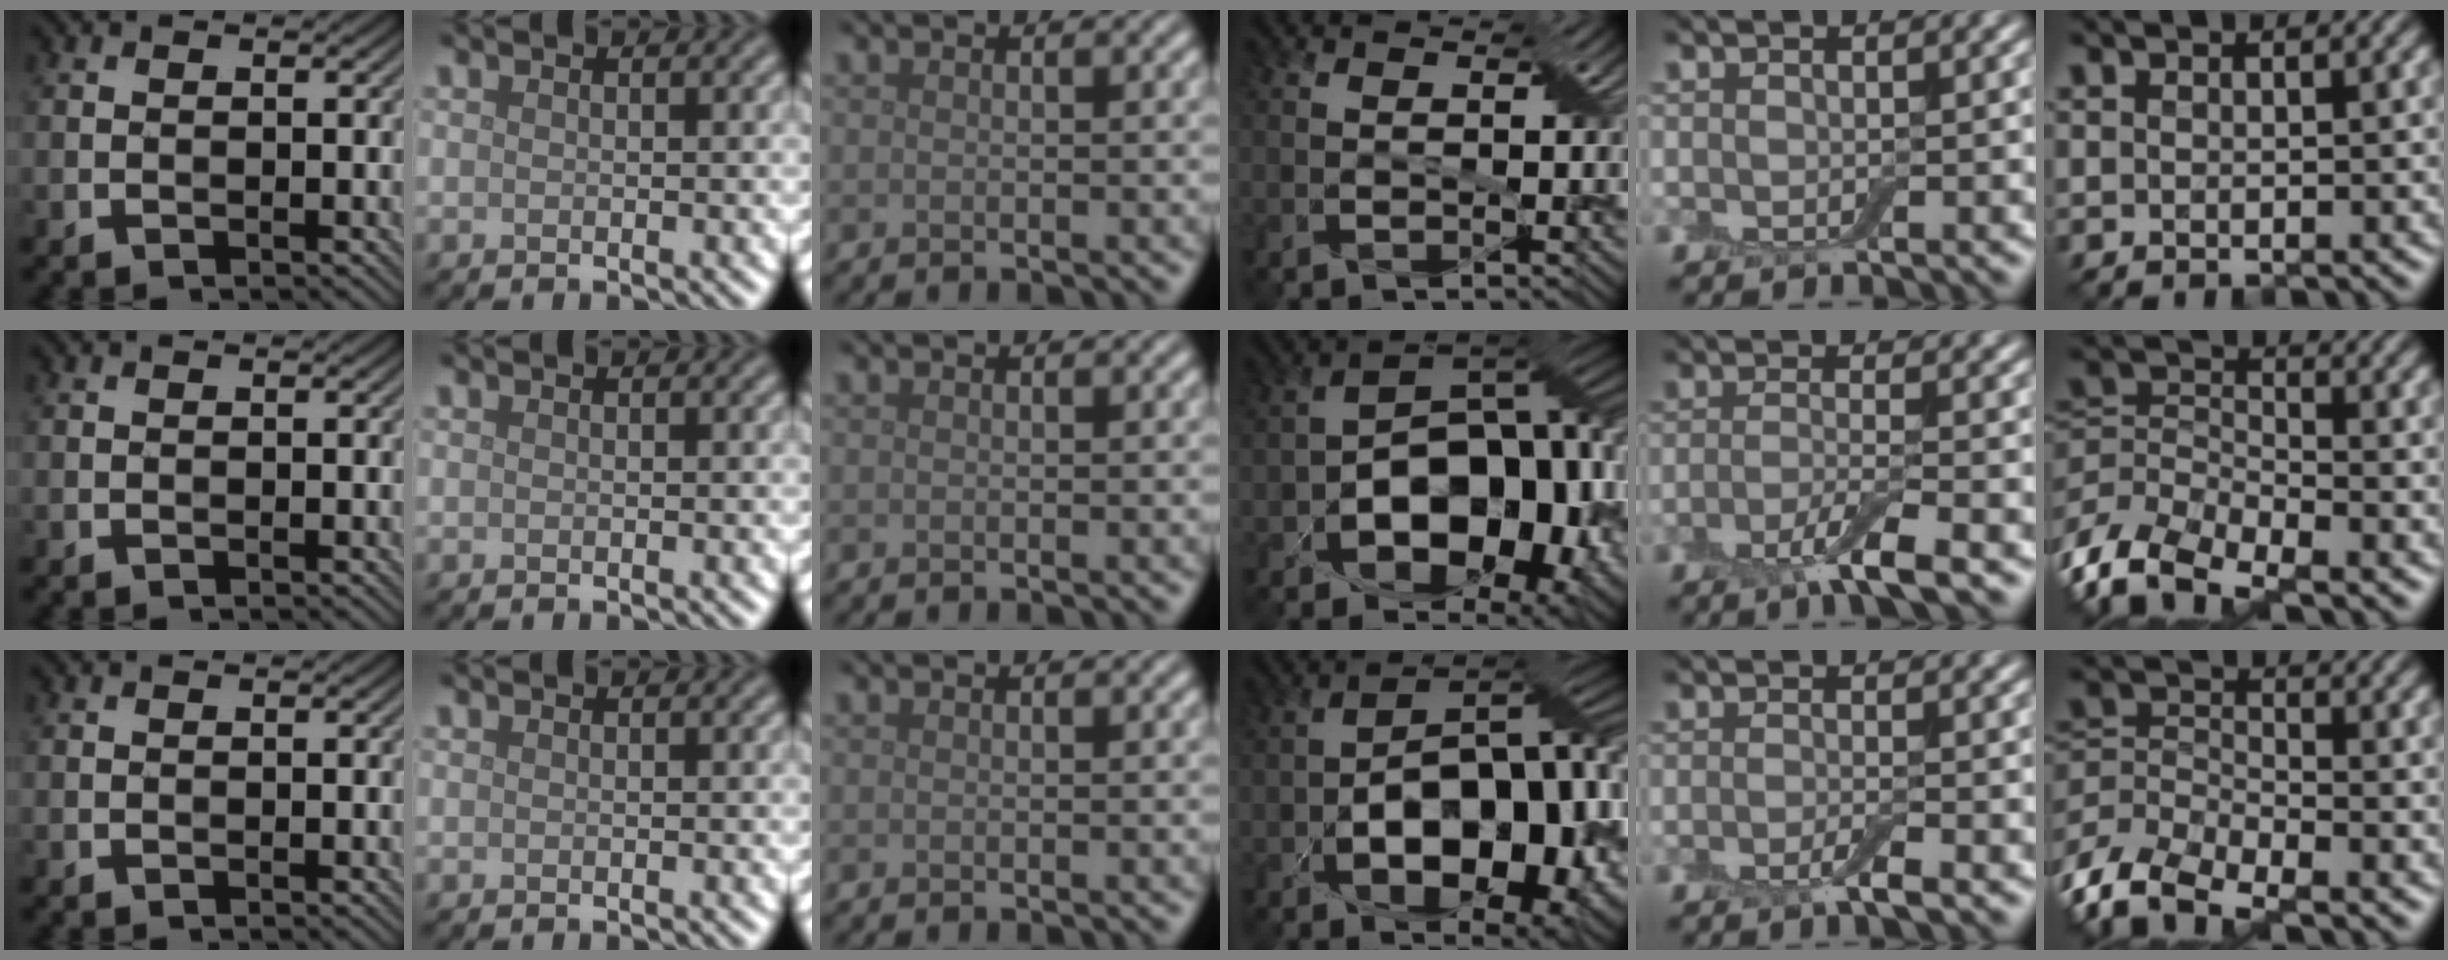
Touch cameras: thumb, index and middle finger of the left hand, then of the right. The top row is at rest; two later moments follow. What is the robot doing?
{"motion": "pour", "object": "bowl"}